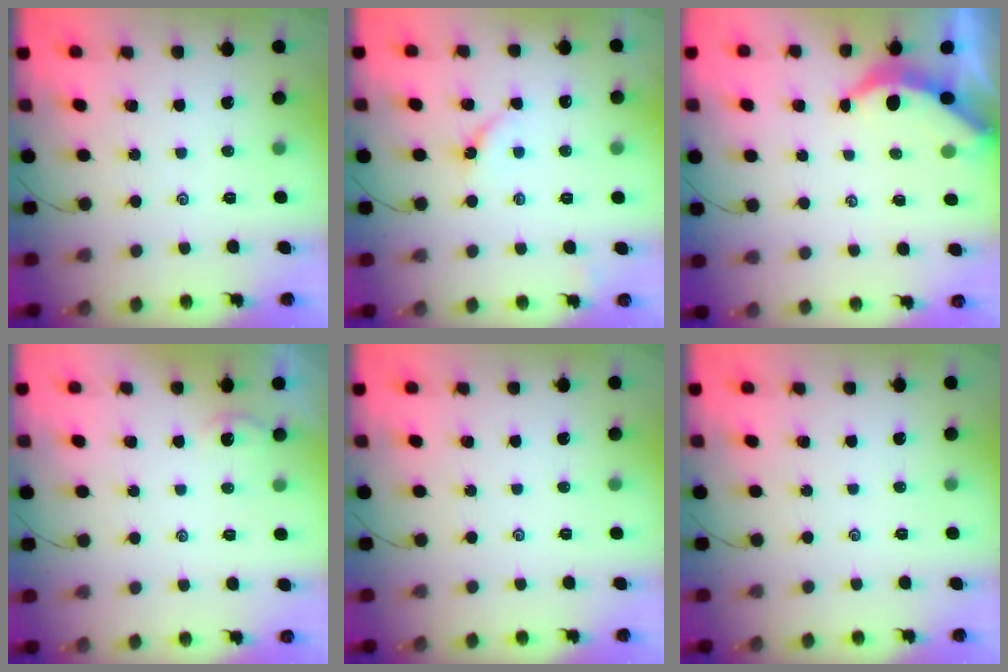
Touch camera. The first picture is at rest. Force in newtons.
{"total": 3.4, "press": 3.4, "slide": 0.6}
{"total": 3.8, "press": 3.7, "slide": 0.5}
{"total": 0.8, "press": 0.8, "slide": 0.2}
{"total": 0.0}
{"total": 0.0}